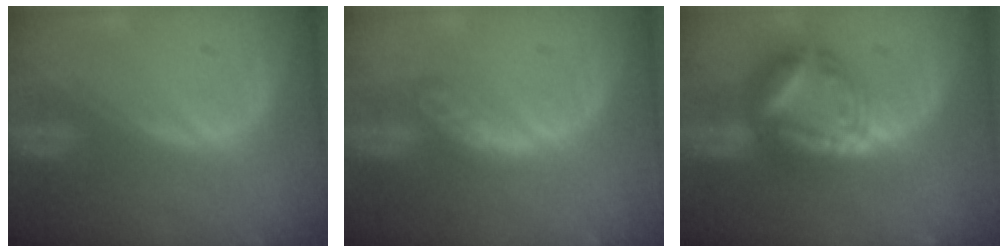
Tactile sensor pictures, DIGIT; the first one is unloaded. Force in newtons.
{"total": 4.5, "press": 4.5, "slide": 0.3}
{"total": 8.5, "press": 8.4, "slide": 0.8}